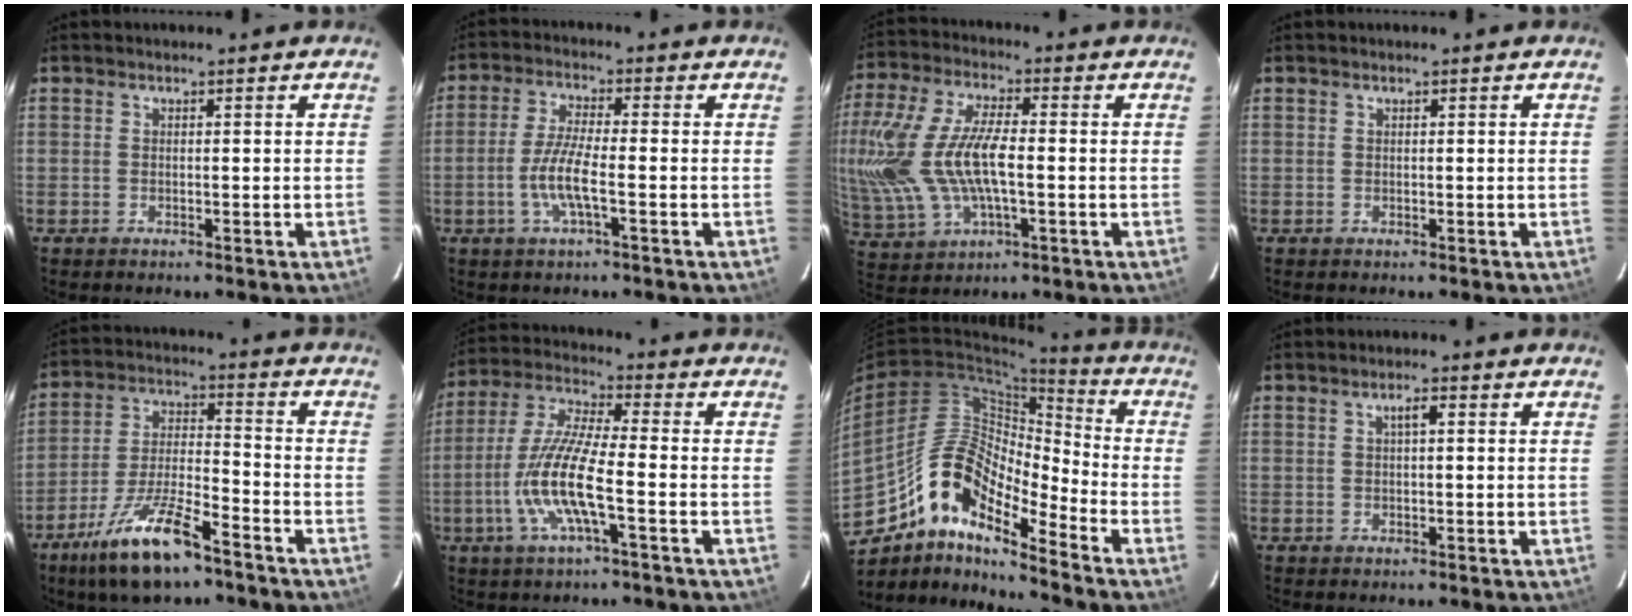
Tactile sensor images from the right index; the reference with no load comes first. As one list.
[{"total": 6.5, "force": [-2.1, 0.6, 6.1], "torque": [-0.127, -0.003, -0.043]}, {"total": 21.5, "force": [-1.0, 10.7, 18.6], "torque": [-0.423, -0.001, -0.009]}, {"total": 0.0}, {"total": 13.3, "force": [-9.0, 3.2, 9.3], "torque": [-0.196, -0.014, -0.165]}, {"total": 12.2, "force": [-3.7, 1.6, 11.5], "torque": [-0.243, -0.003, -0.075]}, {"total": 13.8, "force": [-9.4, 3.8, 9.4], "torque": [-0.158, 0.015, -0.187]}, {"total": 1.8, "force": [0.5, 0.4, 1.6], "torque": [-0.030, 0.007, 0.009]}]